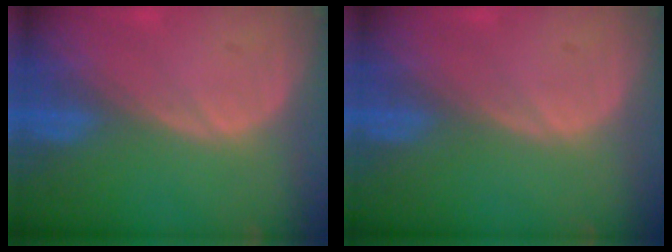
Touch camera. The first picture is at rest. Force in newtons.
{"total": 0.0}